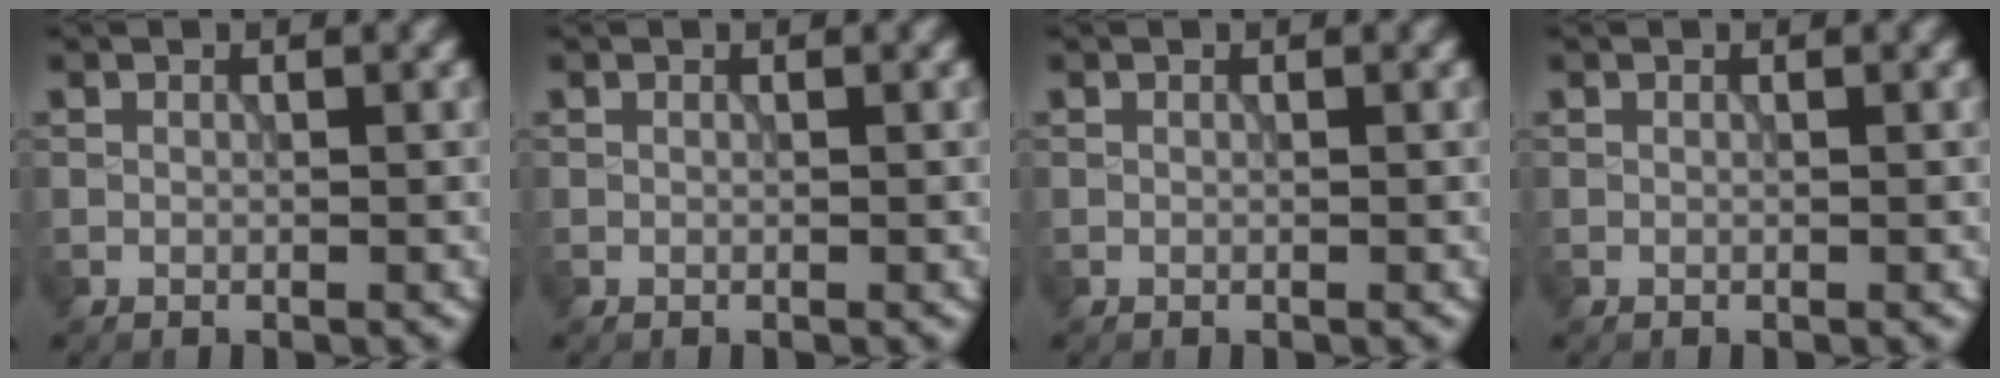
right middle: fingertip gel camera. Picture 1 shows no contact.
{"total": 0.0}
{"total": 0.0}
{"total": 0.0}